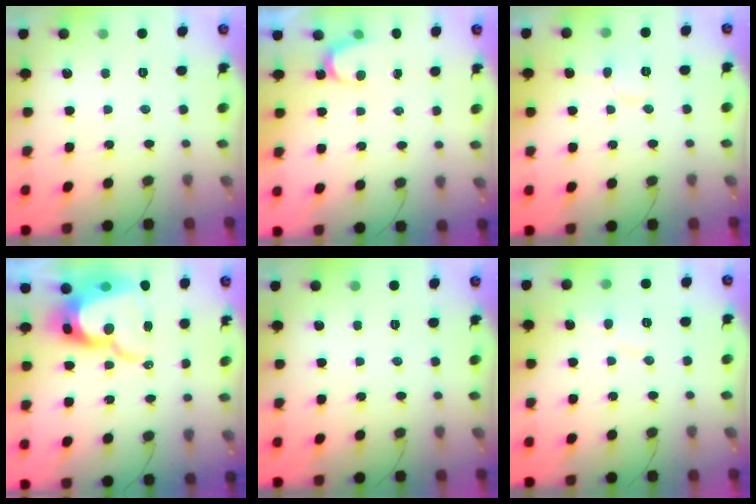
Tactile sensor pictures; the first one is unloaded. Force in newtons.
{"total": 2.8, "press": 2.8, "slide": 0.2}
{"total": 6.4, "press": 6.3, "slide": 0.6}
{"total": 17.8, "press": 17.7, "slide": 1.7}
{"total": 0.0}
{"total": 5.4, "press": 5.3, "slide": 0.5}